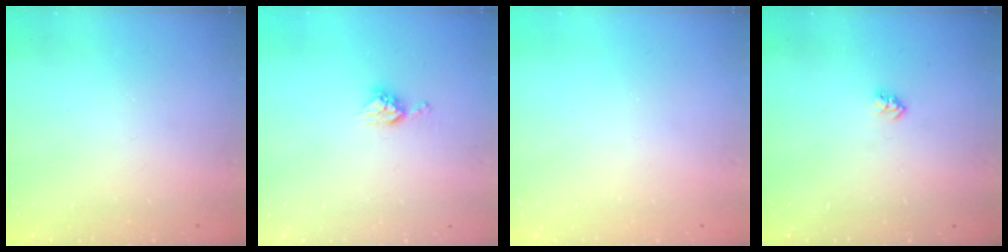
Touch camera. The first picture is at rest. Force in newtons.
{"total": 6.5, "press": 6.5, "slide": 0.4}
{"total": 0.0}
{"total": 2.6, "press": 2.6, "slide": 0.4}